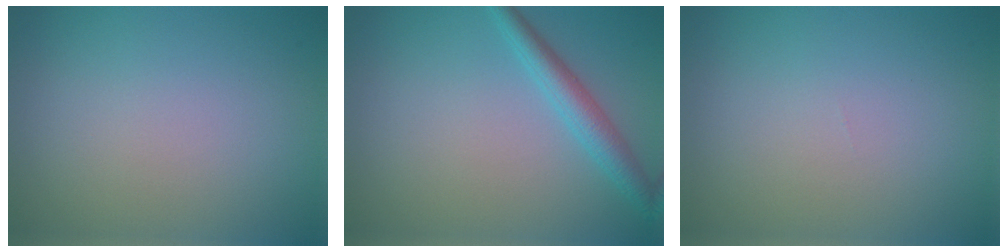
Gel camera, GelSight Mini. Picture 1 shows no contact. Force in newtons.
{"total": 2.8, "press": 2.8, "slide": 0.1}
{"total": 0.0}